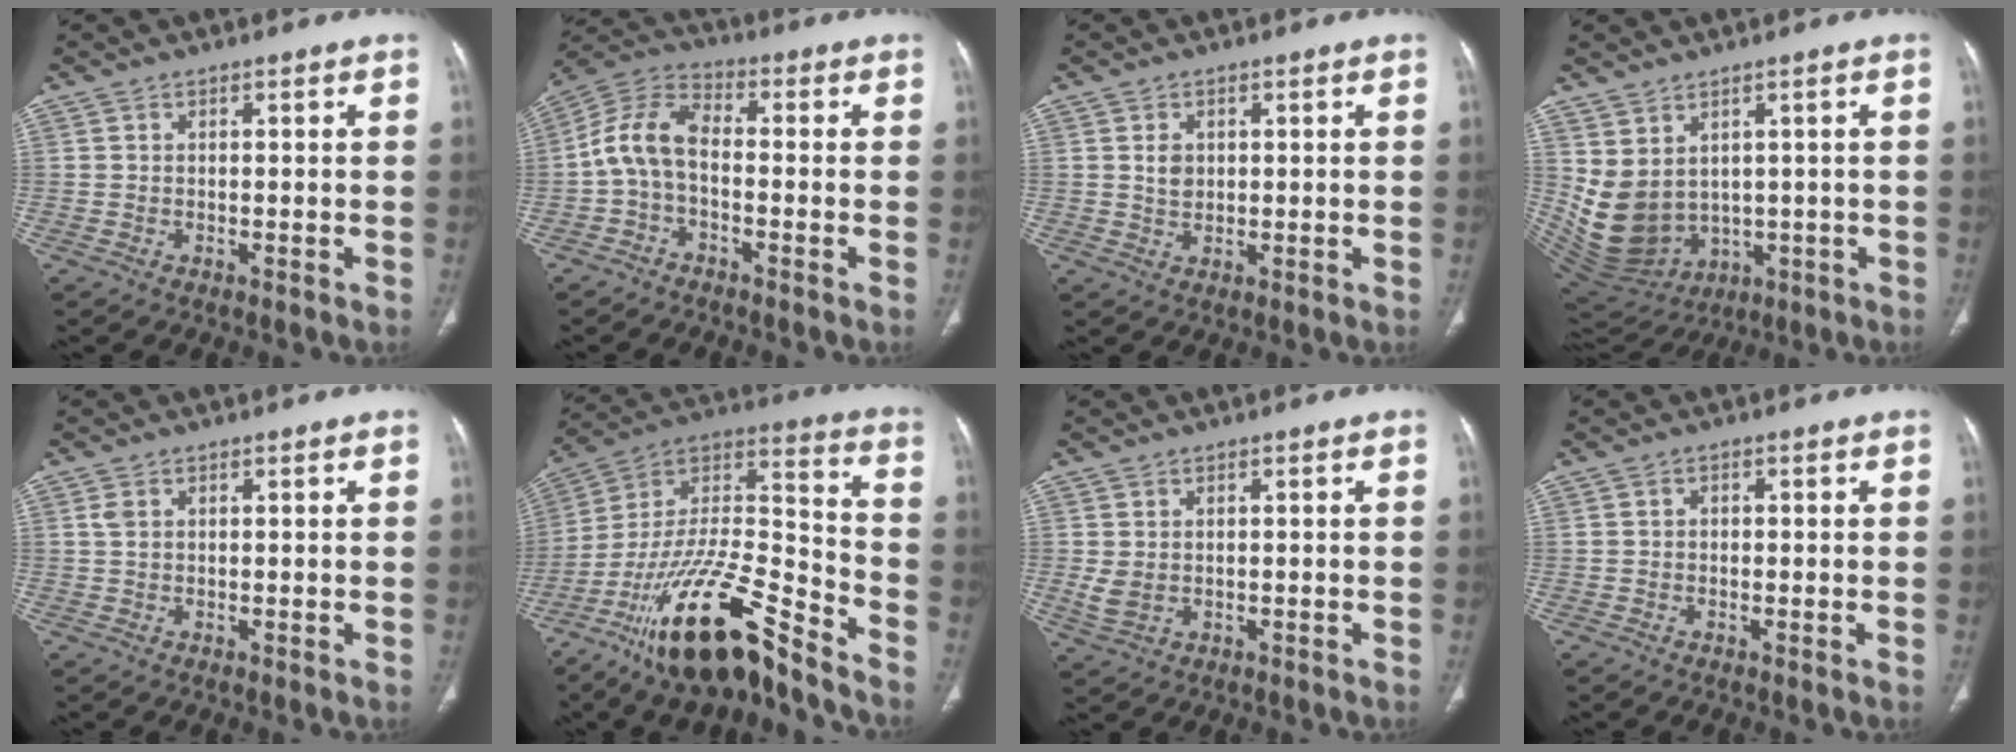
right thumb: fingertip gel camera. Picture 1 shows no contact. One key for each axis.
{"total": 8.5, "fx": -1.6, "fy": 4.9, "fz": 6.7, "tx": -0.132, "ty": 0.034, "tz": -0.044}
{"total": 2.7, "fx": 0.6, "fy": 2.1, "fz": 1.6, "tx": -0.011, "ty": -0.002, "tz": 0.012}
{"total": 12.5, "fx": 1.0, "fy": 9.7, "fz": 7.8, "tx": -0.146, "ty": -0.010, "tz": 0.065}
{"total": 1.2, "fx": 0.4, "fy": 0.8, "fz": 0.8, "tx": -0.018, "ty": 0.003, "tz": 0.009}
{"total": 23.6, "fx": -16.7, "fy": 6.3, "fz": 15.5, "tx": -0.304, "ty": 0.076, "tz": -0.299}
{"total": 3.2, "fx": 0.1, "fy": 2.4, "fz": 2.0, "tx": -0.045, "ty": -0.005, "tz": 0.012}
{"total": 0.7, "fx": -0.1, "fy": 0.6, "fz": 0.3, "tx": 0.005, "ty": 0.004, "tz": -0.007}